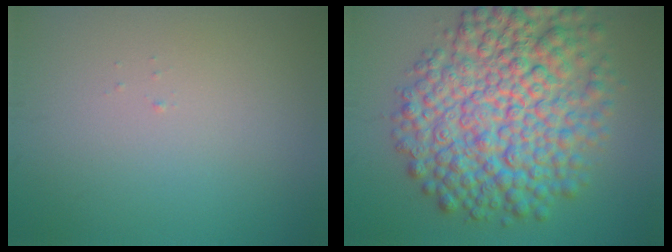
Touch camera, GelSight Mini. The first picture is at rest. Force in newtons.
{"total": 11.9, "press": 11.9, "slide": 0.2}